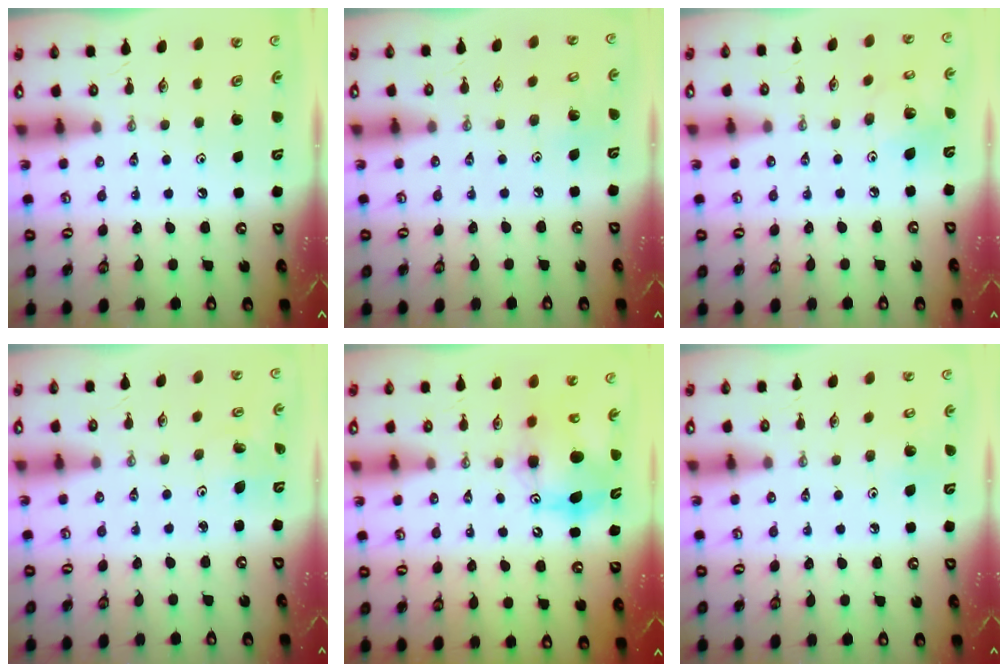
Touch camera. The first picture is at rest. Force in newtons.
{"total": 4.7, "press": 4.7, "slide": 0.4}
{"total": 6.9, "press": 6.8, "slide": 0.9}
{"total": 2.3, "press": 2.3, "slide": 0.2}
{"total": 9.4, "press": 9.4, "slide": 0.6}
{"total": 5.0, "press": 4.9, "slide": 0.5}